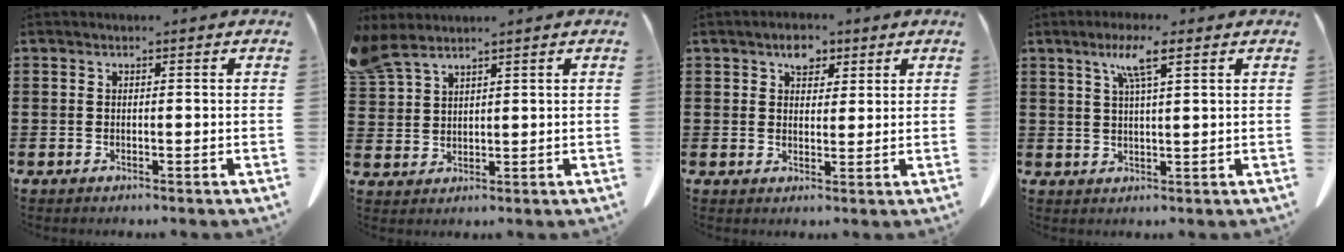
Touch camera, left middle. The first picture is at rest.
{"total": 3.7, "force": [3.1, 1.4, 1.6], "torque": [-0.043, 0.002, 0.059]}
{"total": 3.9, "force": [2.6, 2.4, 1.7], "torque": [-0.019, 0.003, 0.042]}
{"total": 5.5, "force": [3.1, 0.4, 4.5], "torque": [-0.096, 0.007, 0.050]}